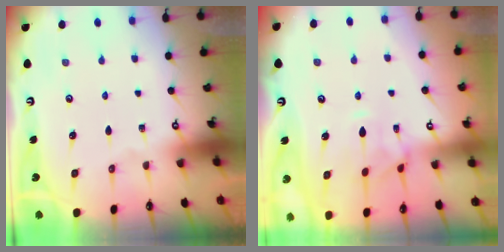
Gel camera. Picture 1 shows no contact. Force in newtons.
{"total": 1.9, "press": 1.7, "slide": 0.9}